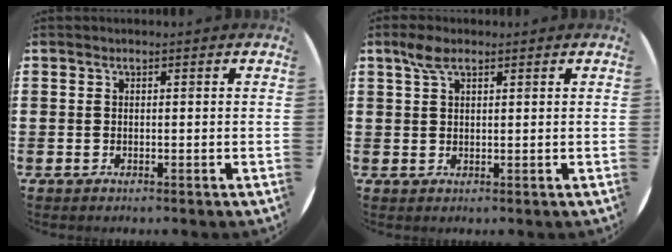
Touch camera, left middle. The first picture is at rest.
{"total": 2.9, "force": [1.8, 1.3, 1.8], "torque": [-0.033, 0.003, 0.031]}